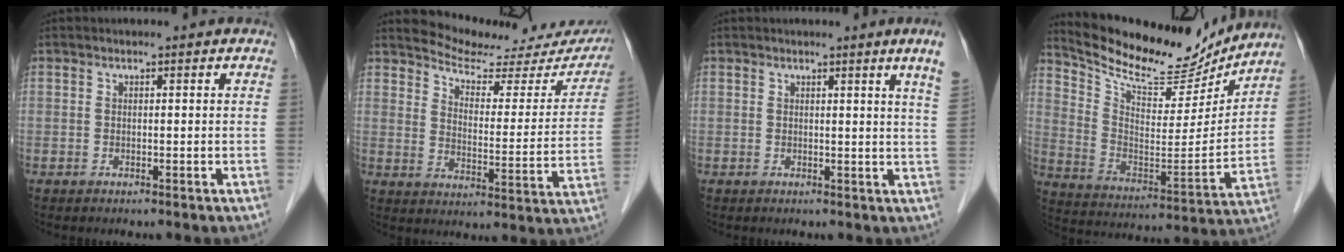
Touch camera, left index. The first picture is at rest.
{"total": 18.7, "force": [17.9, 3.9, 4.1], "torque": [-0.042, -0.056, 0.214]}
{"total": 4.7, "force": [3.3, -1.3, 3.1], "torque": [-0.040, -0.019, 0.025]}
{"total": 18.6, "force": [17.3, 4.4, 5.2], "torque": [-0.103, -0.026, 0.275]}